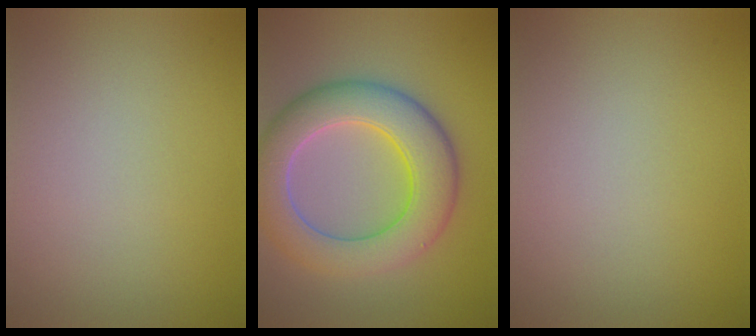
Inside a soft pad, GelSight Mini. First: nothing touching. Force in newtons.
{"total": 7.9, "press": 7.9, "slide": 0.3}
{"total": 0.0}